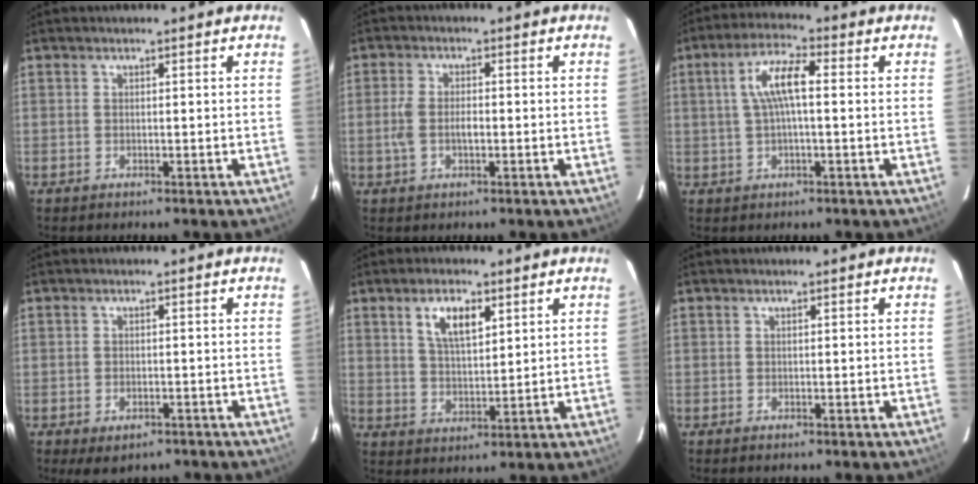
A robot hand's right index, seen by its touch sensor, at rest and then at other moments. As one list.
[{"total": 4.5, "force": [-0.9, 2.4, 3.8], "torque": [-0.079, 0.001, -0.016]}, {"total": 7.4, "force": [0.9, 1.9, 7.1], "torque": [-0.136, 0.014, 0.018]}, {"total": 4.4, "force": [-2.7, 2.5, 2.3], "torque": [-0.047, -0.013, -0.033]}, {"total": 6.9, "force": [3.4, 2.8, 5.3], "torque": [-0.096, 0.007, 0.066]}, {"total": 0.0}]